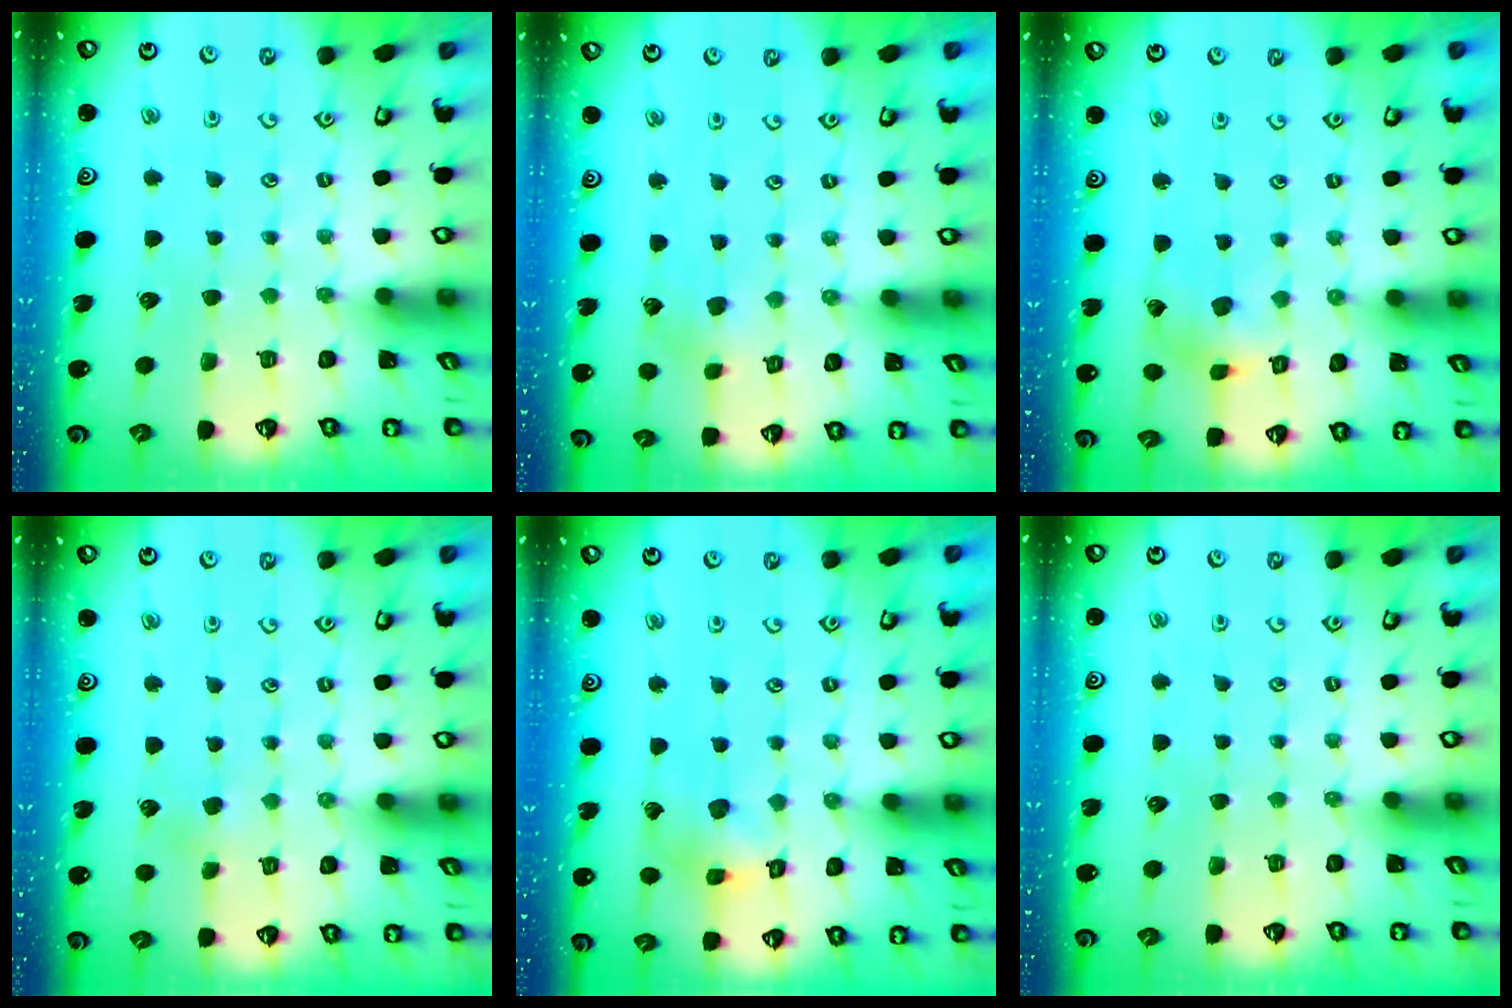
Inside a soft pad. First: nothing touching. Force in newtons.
{"total": 2.8, "press": 2.8, "slide": 0.5}
{"total": 4.1, "press": 4.1, "slide": 0.5}
{"total": 1.8, "press": 1.7, "slide": 0.4}
{"total": 7.7, "press": 7.7, "slide": 0.8}
{"total": 0.0}